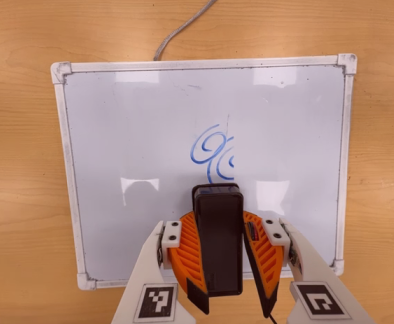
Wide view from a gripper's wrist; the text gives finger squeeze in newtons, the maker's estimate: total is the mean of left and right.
{"total": 10.4, "left": 9.6, "right": 11.2}